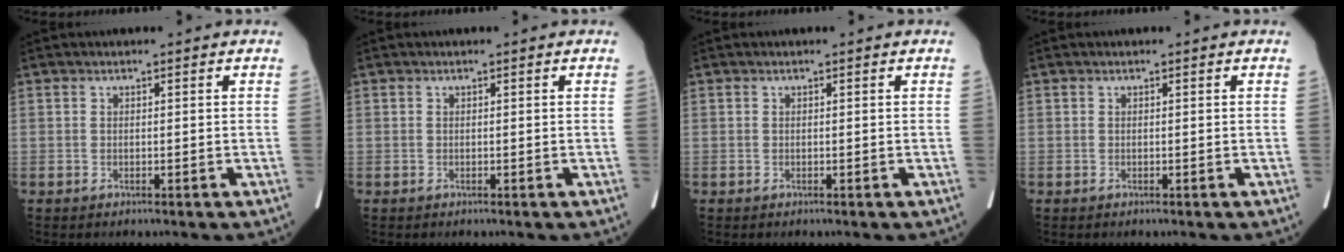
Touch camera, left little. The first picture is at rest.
{"total": 0.0}
{"total": 0.0}
{"total": 0.0}